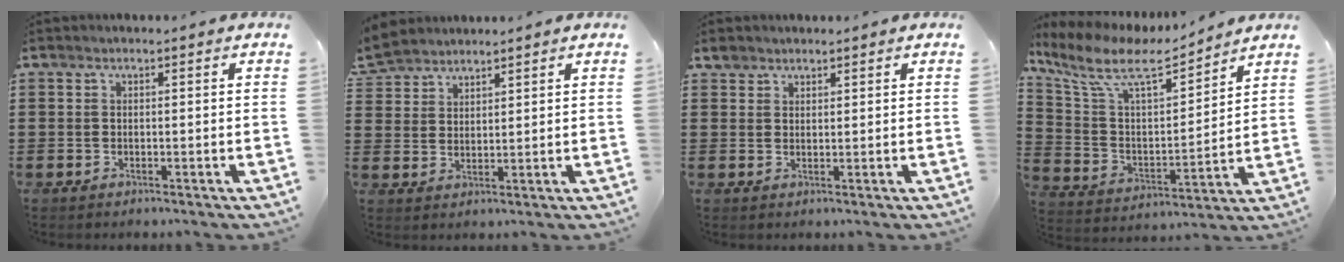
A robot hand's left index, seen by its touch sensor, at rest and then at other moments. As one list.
[{"total": 3.5, "force": [3.3, 1.1, 0.2], "torque": [-0.019, -0.004, 0.064]}, {"total": 1.7, "force": [1.5, 0.9, -0.1], "torque": [-0.003, 0.003, 0.029]}, {"total": 9.7, "force": [7.6, 2.7, 5.4], "torque": [-0.138, -0.041, 0.127]}]